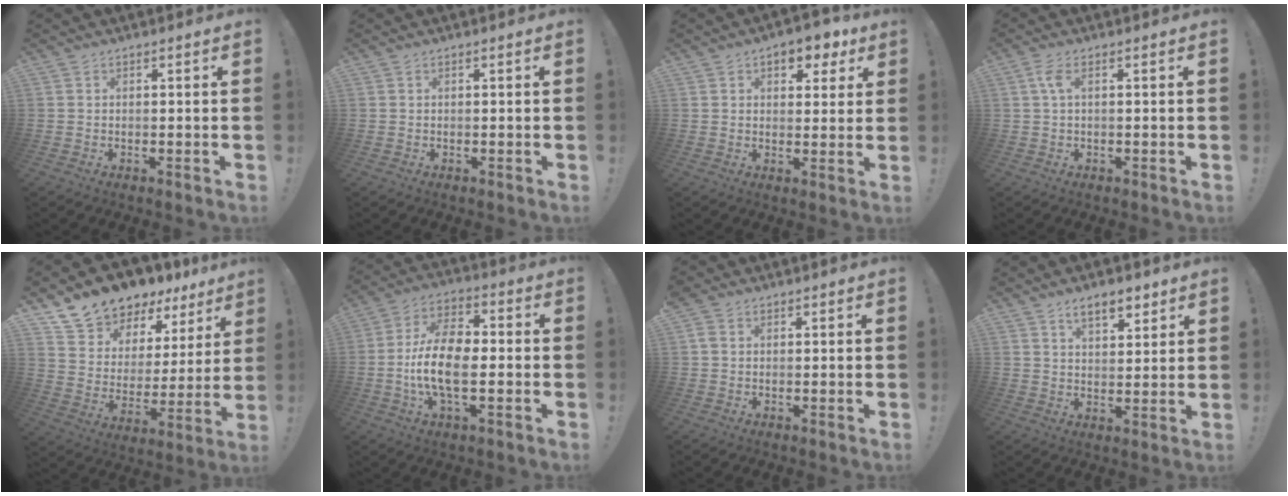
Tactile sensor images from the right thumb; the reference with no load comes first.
{"total": 0.0}
{"total": 7.3, "force": [4.0, 4.5, 4.1], "torque": [-0.037, -0.019, 0.068]}
{"total": 3.1, "force": [0.6, 1.0, 2.9], "torque": [-0.059, 0.004, 0.011]}
{"total": 11.0, "force": [9.9, 4.6, 1.7], "torque": [-0.047, -0.088, 0.184]}
{"total": 14.4, "force": [-2.5, 7.1, 12.2], "torque": [-0.240, 0.007, -0.046]}
{"total": 2.8, "force": [1.1, 2.0, 1.6], "torque": [-0.030, 0.004, 0.021]}
{"total": 7.6, "force": [5.1, 3.4, 4.5], "torque": [-0.063, -0.019, 0.090]}